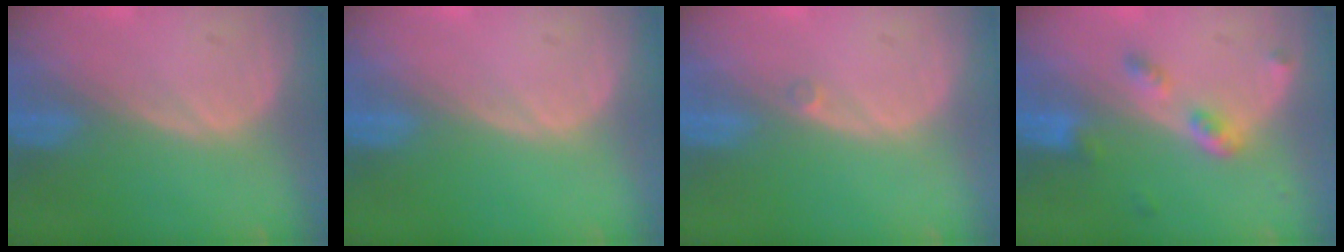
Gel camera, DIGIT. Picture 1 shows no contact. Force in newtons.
{"total": 0.0}
{"total": 0.7, "press": 0.6, "slide": 0.3}
{"total": 4.1, "press": 3.9, "slide": 1.2}